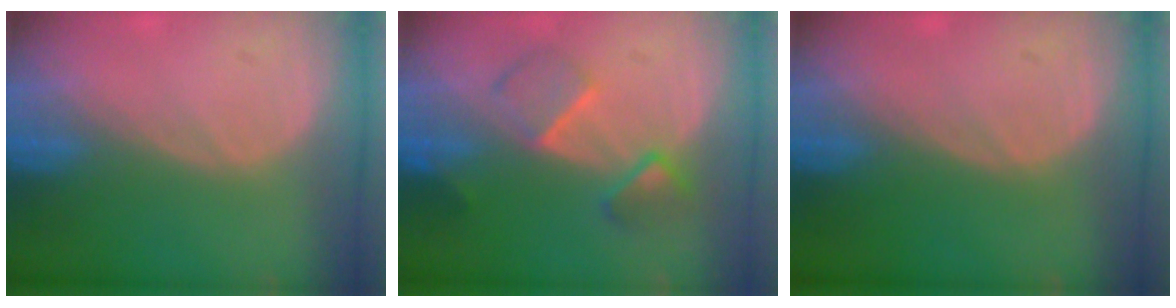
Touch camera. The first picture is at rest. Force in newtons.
{"total": 5.8, "press": 5.8, "slide": 0.2}
{"total": 0.0}